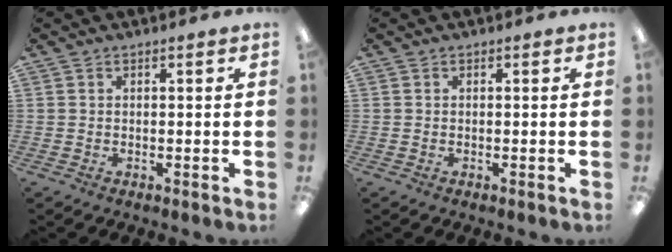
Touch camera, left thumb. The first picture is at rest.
{"total": 0.0}